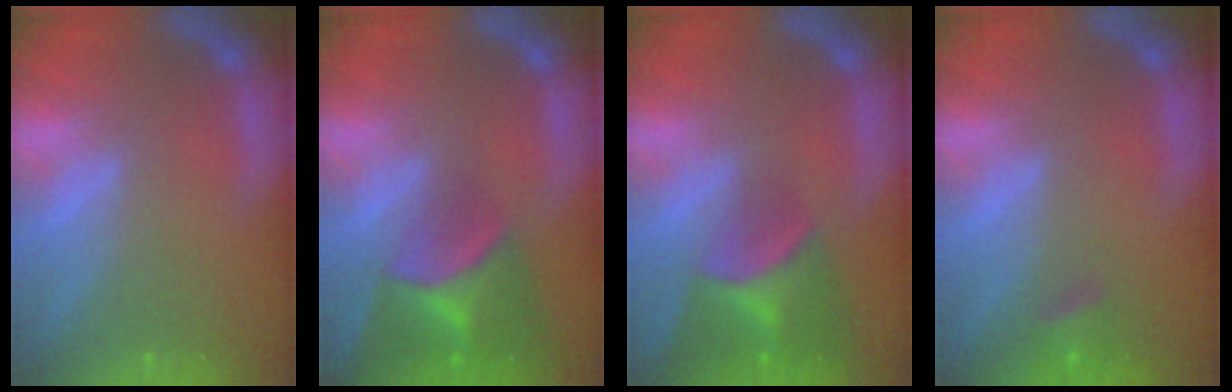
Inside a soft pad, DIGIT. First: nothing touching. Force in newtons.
{"total": 8.4}
{"total": 7.4}
{"total": 1.9}